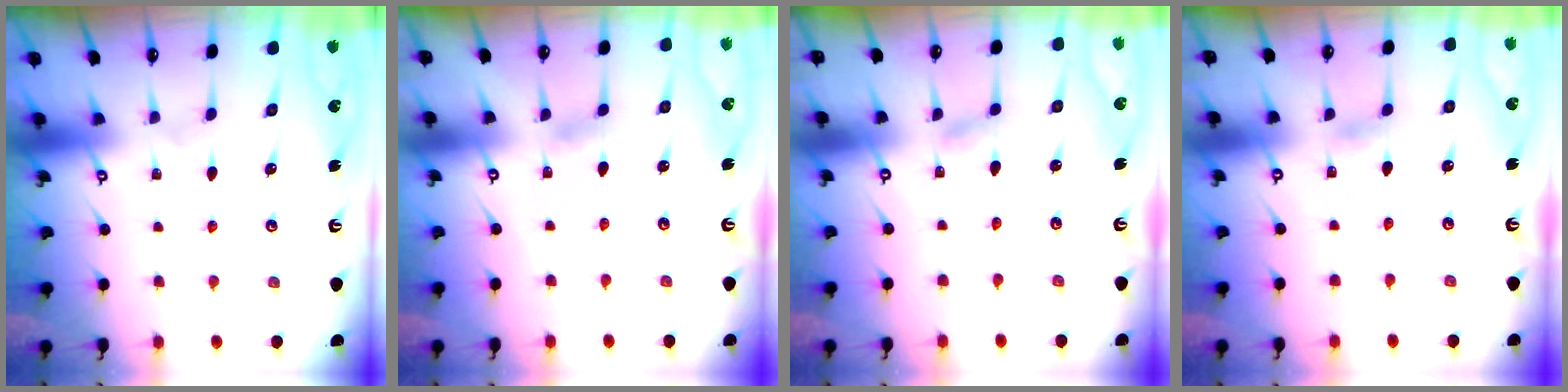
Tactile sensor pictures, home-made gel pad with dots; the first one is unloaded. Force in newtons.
{"total": 2.6, "press": 2.6, "slide": 0.3}
{"total": 1.7, "press": 1.7, "slide": 0.1}
{"total": 2.4, "press": 2.3, "slide": 0.3}